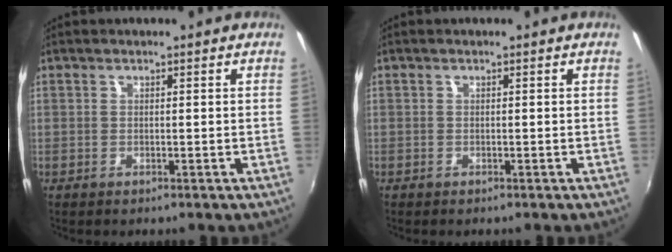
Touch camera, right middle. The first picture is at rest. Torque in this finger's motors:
{"motor_torque": [0.66, -1.27, -0.20, -0.21]}